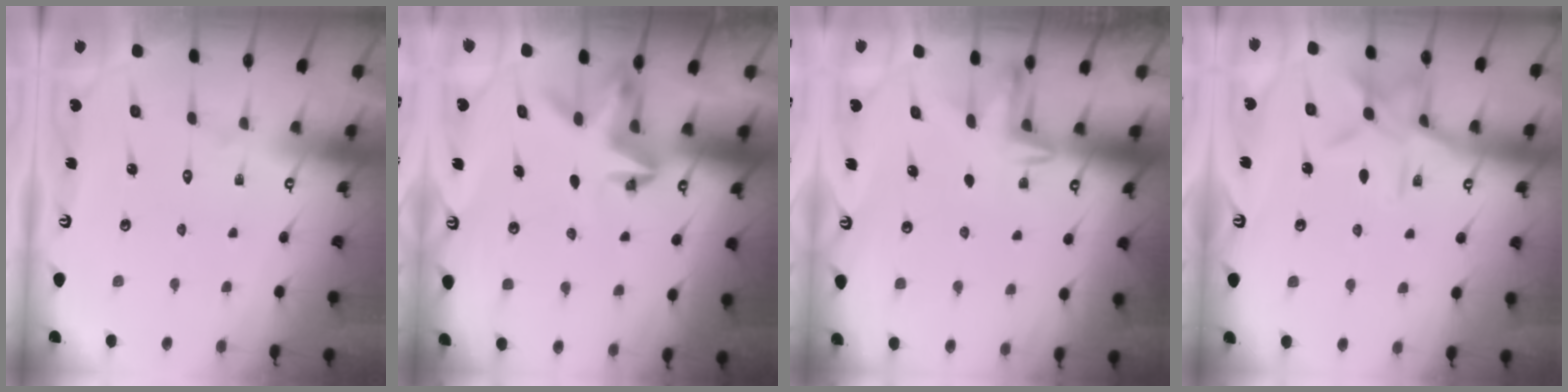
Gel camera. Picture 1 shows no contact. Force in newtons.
{"total": 3.9, "press": 3.9, "slide": 0.4}
{"total": 2.3, "press": 2.2, "slide": 0.4}
{"total": 10.1, "press": 10.0, "slide": 0.6}